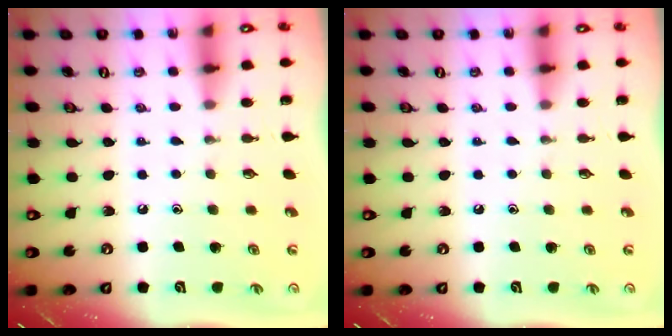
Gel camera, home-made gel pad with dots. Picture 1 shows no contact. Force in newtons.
{"total": 0.0}